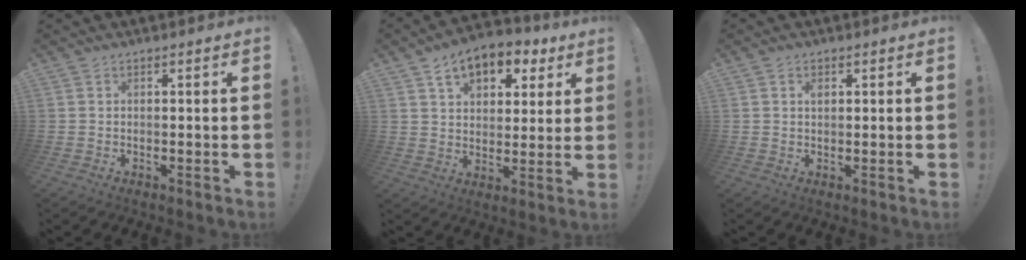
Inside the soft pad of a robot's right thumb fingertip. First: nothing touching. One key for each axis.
{"total": 11.6, "fx": 6.4, "fy": 7.3, "fz": 6.3, "tx": -0.087, "ty": -0.036, "tz": 0.115}
{"total": 1.2, "fx": 0.4, "fy": 0.9, "fz": 0.7, "tx": -0.001, "ty": -0.002, "tz": 0.005}